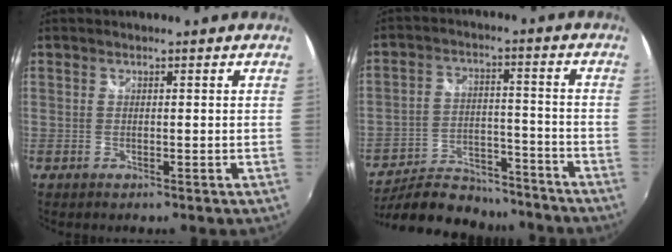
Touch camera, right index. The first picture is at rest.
{"total": 19.8, "force": [-17.0, 7.6, 6.7], "torque": [-0.145, 0.014, -0.240]}